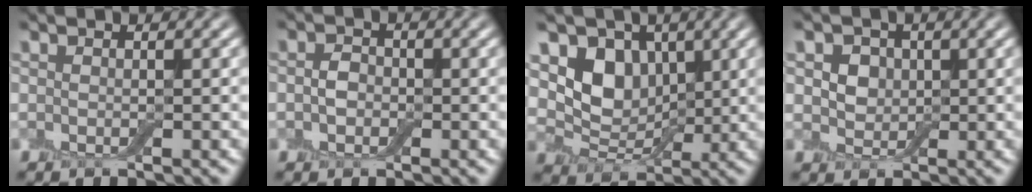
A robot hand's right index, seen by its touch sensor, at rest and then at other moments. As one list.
[{"total": 1.7, "force": [-0.2, 1.4, 1.0], "torque": [-0.019, 0.001, -0.012]}, {"total": 5.3, "force": [1.5, 4.1, 2.9], "torque": [-0.053, -0.008, 0.017]}, {"total": 4.1, "force": [1.6, 3.2, 2.1], "torque": [-0.039, 0.012, 0.011]}]